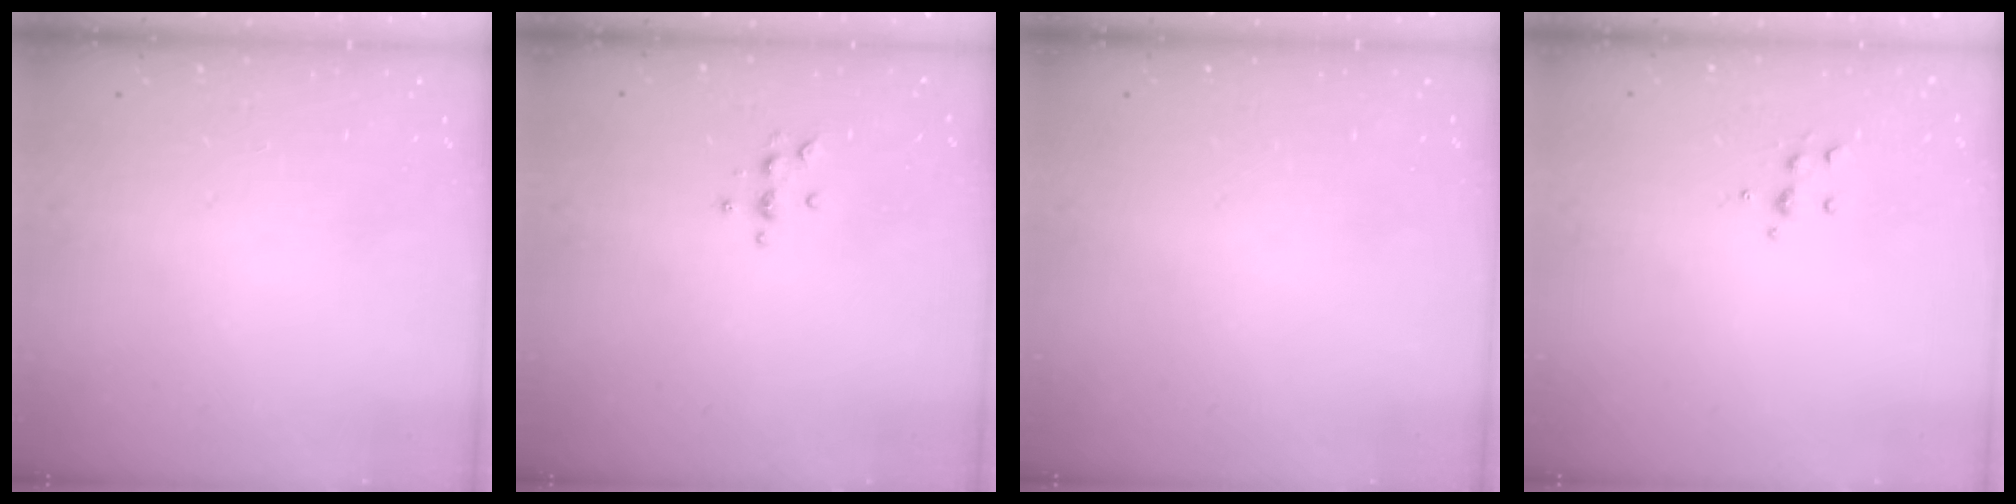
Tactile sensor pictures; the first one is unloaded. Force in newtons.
{"total": 4.6, "press": 4.6, "slide": 0.6}
{"total": 0.0}
{"total": 5.8, "press": 5.7, "slide": 0.8}